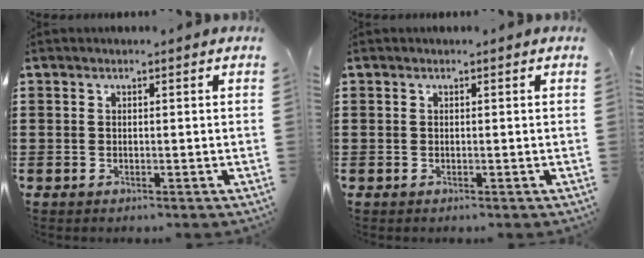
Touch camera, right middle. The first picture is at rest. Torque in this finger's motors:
{"motor_torque": [-0.73, 0.28, -0.06, -0.02]}